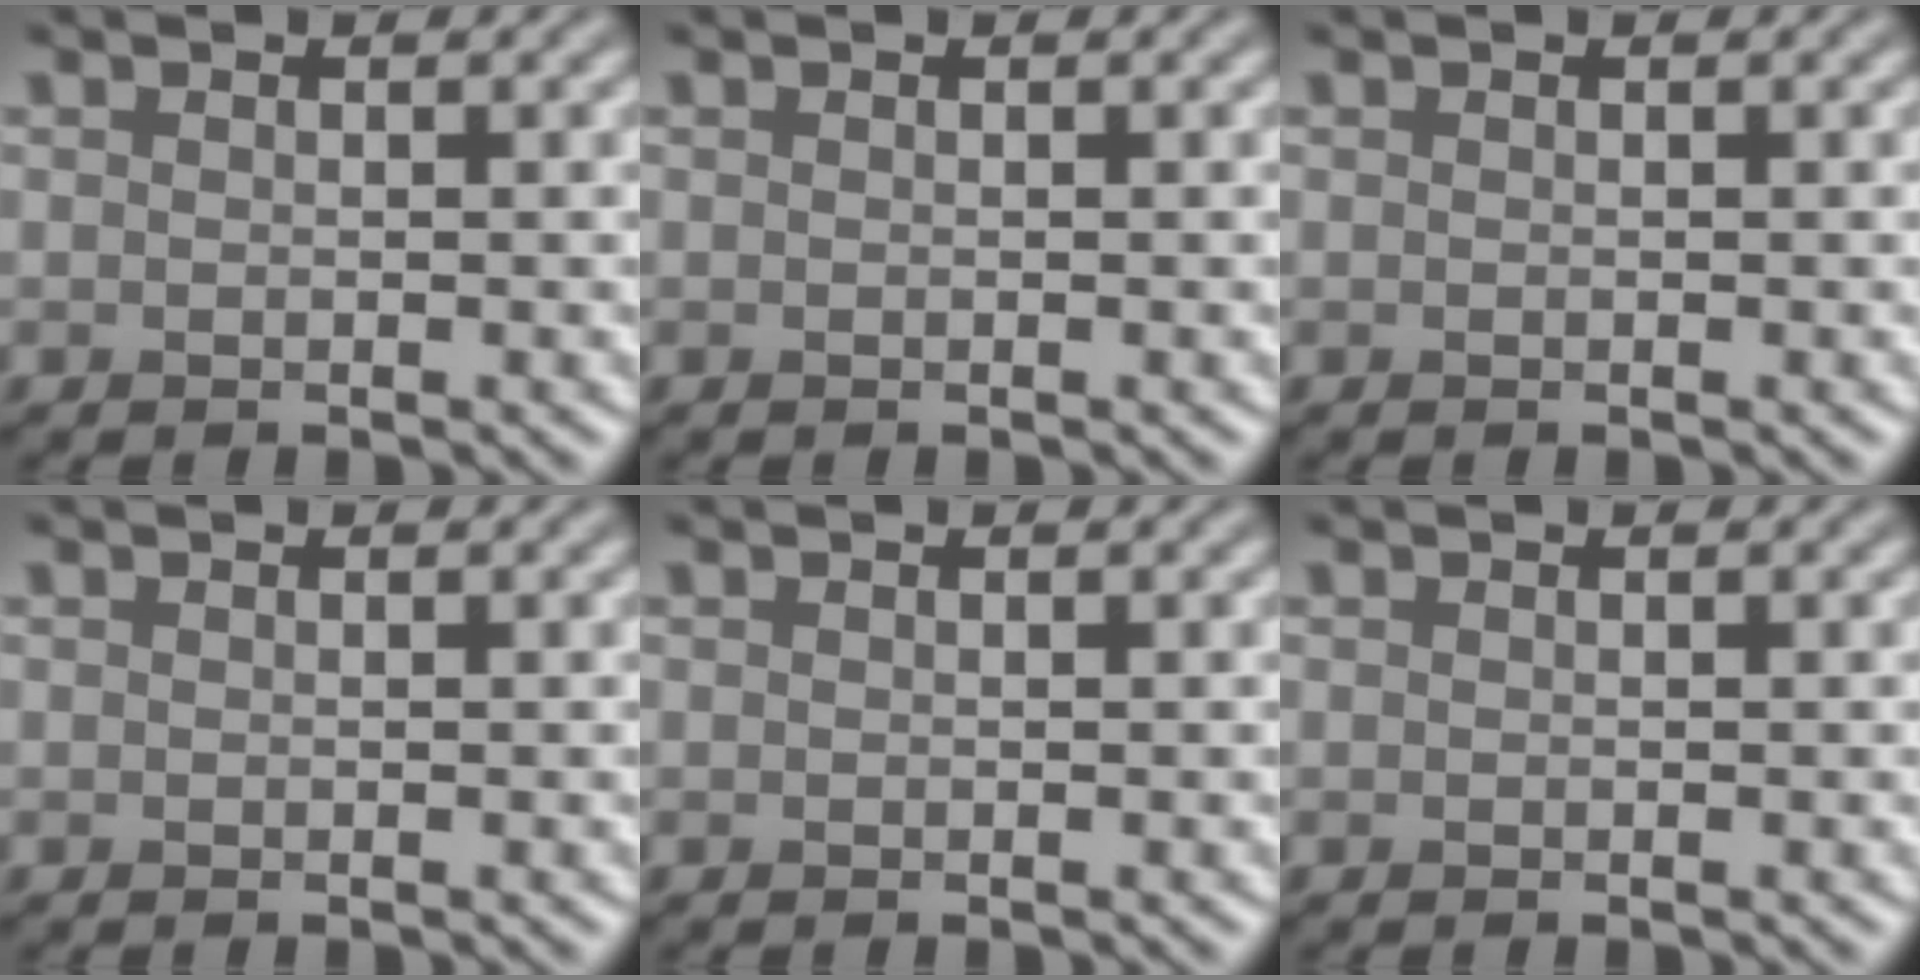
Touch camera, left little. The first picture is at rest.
{"total": 0.0}
{"total": 0.0}
{"total": 0.0}
{"total": 0.0}
{"total": 0.0}